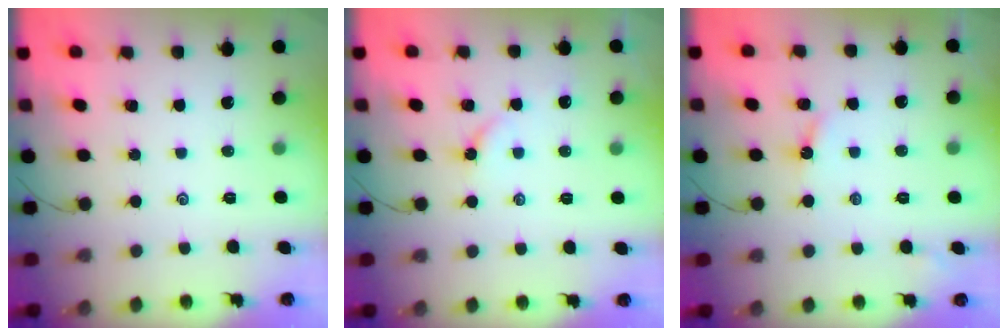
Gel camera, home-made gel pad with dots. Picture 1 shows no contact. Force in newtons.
{"total": 5.9, "press": 5.8, "slide": 0.7}
{"total": 3.4, "press": 3.4, "slide": 0.4}